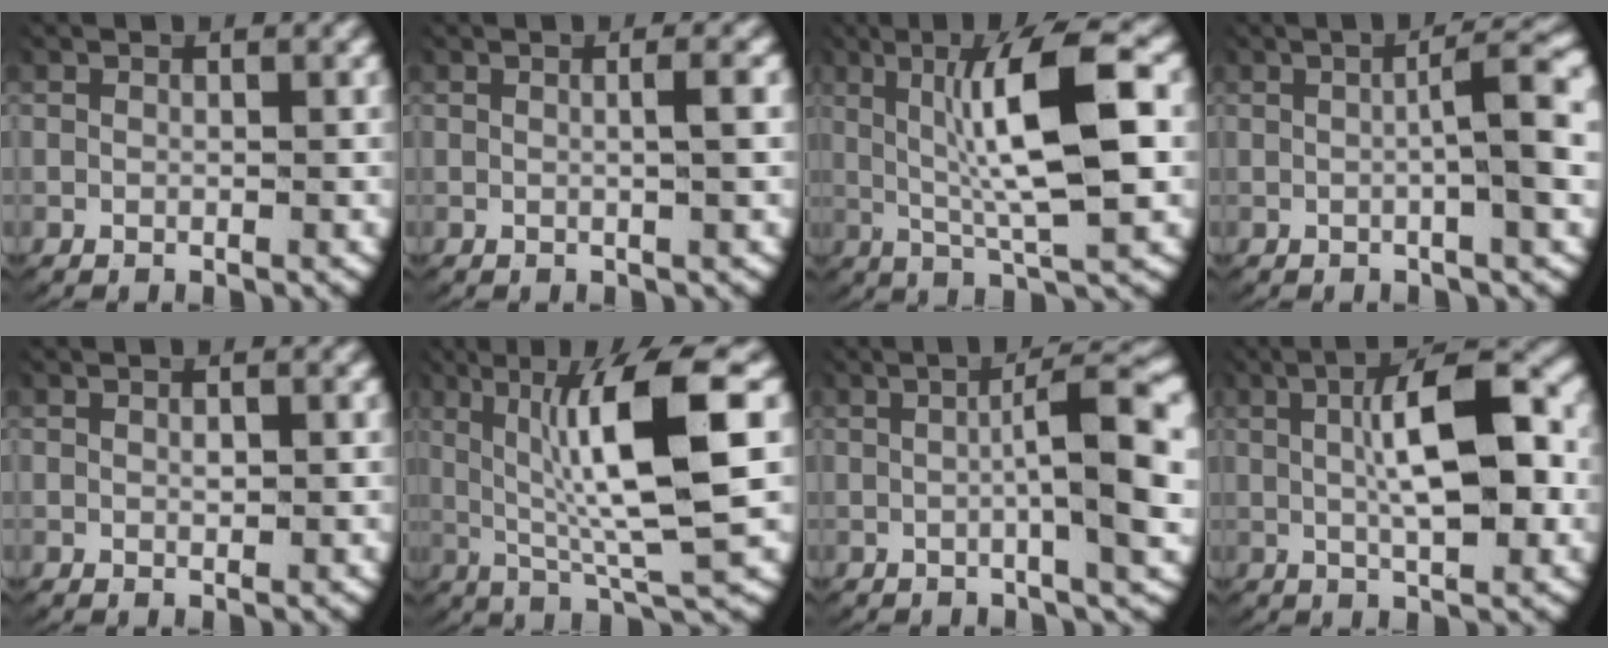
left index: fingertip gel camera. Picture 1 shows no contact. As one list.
[{"total": 1.4, "force": [0.2, -0.2, 1.3], "torque": [-0.024, 0.000, 0.006]}, {"total": 8.5, "force": [1.7, 1.9, 8.1], "torque": [-0.147, 0.005, 0.030]}, {"total": 4.0, "force": [0.3, 0.5, 4.0], "torque": [-0.060, 0.007, 0.004]}, {"total": 0.6, "force": [0.1, 0.2, 0.5], "torque": [-0.012, -0.007, 0.005]}, {"total": 10.1, "force": [2.2, 2.4, 9.5], "torque": [-0.166, 0.007, 0.038]}, {"total": 5.6, "force": [0.1, 0.9, 5.5], "torque": [-0.081, 0.006, 0.001]}, {"total": 8.1, "force": [1.3, 2.6, 7.6], "torque": [-0.123, 0.005, 0.019]}]